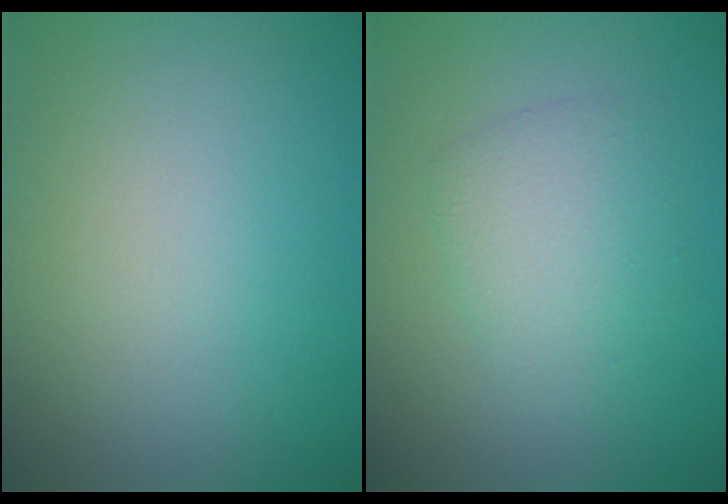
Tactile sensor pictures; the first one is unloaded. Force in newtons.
{"total": 2.9, "press": 2.9, "slide": 0.1}